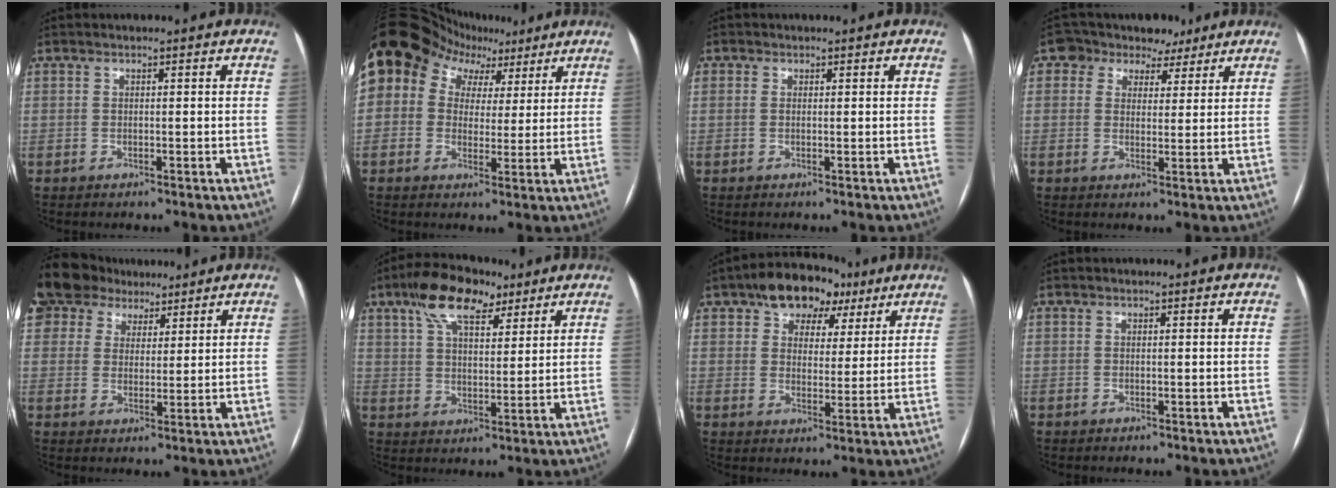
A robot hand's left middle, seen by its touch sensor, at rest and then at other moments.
{"total": 16.5, "force": [8.0, 12.3, 7.6], "torque": [-0.149, 0.081, 0.133]}
{"total": 1.0, "force": [0.2, 0.8, 0.6], "torque": [-0.020, 0.006, 0.005]}
{"total": 7.1, "force": [5.1, 4.8, 1.1], "torque": [-0.007, 0.019, 0.068]}
{"total": 14.8, "force": [10.1, 10.1, 4.1], "torque": [-0.121, 0.047, 0.186]}
{"total": 11.5, "force": [7.3, 4.8, 7.5], "torque": [-0.140, 0.027, 0.130]}
{"total": 10.6, "force": [6.4, 6.7, 5.1], "torque": [-0.071, 0.033, 0.098]}
{"total": 0.0}